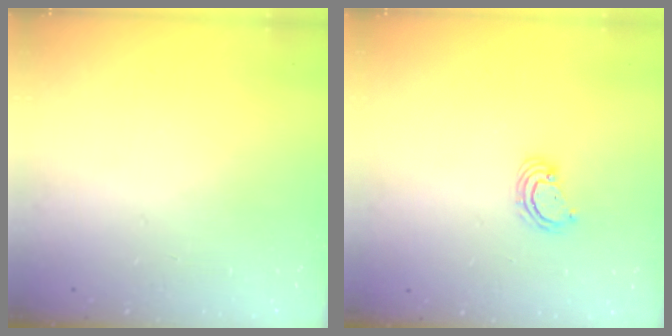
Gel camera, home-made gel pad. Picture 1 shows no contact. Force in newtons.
{"total": 2.9, "press": 2.9, "slide": 0.3}